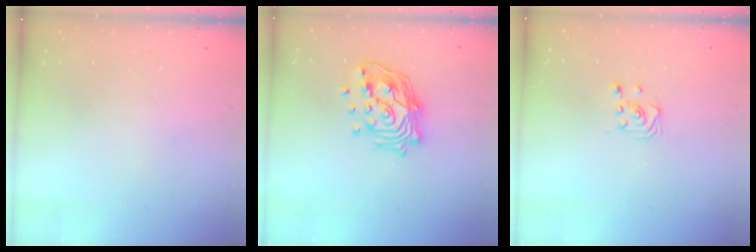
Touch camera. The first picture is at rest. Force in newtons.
{"total": 17.1, "press": 17.1, "slide": 1.3}
{"total": 2.2, "press": 2.2, "slide": 0.3}